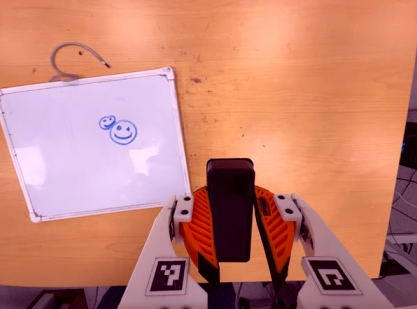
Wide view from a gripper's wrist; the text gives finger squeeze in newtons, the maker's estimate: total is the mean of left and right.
{"total": 9.1, "left": 7.7, "right": 10.5}